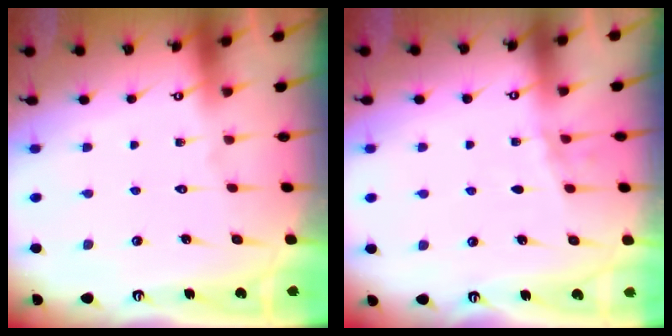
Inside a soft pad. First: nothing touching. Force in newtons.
{"total": 5.5, "press": 4.7, "slide": 2.8}